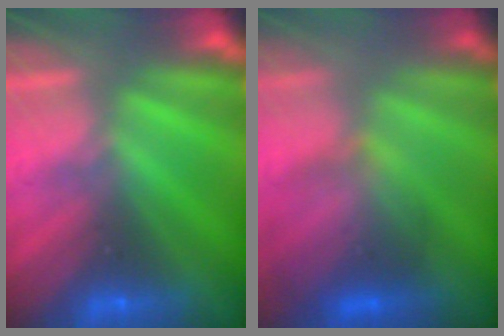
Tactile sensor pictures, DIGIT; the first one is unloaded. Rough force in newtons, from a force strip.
{"total": 4.6}